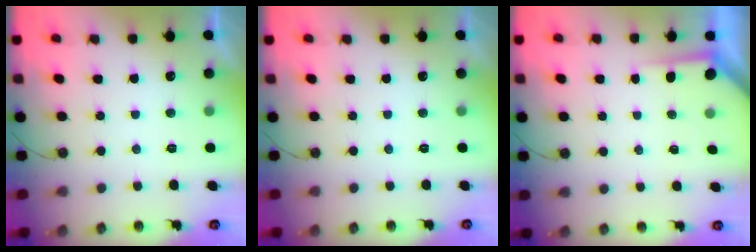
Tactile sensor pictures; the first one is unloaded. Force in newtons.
{"total": 0.0}
{"total": 2.2, "press": 2.2, "slide": 0.3}